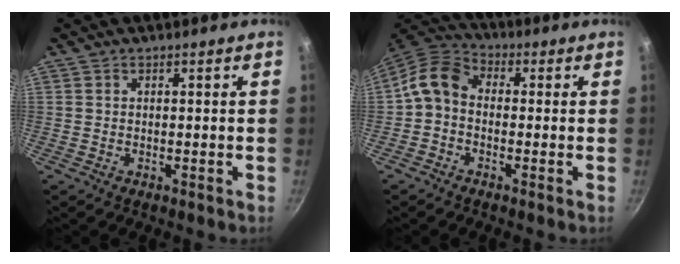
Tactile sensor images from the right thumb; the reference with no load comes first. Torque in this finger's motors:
{"motor_torque": [-0.28, 0.52, -0.02, 0.05, 0.24]}